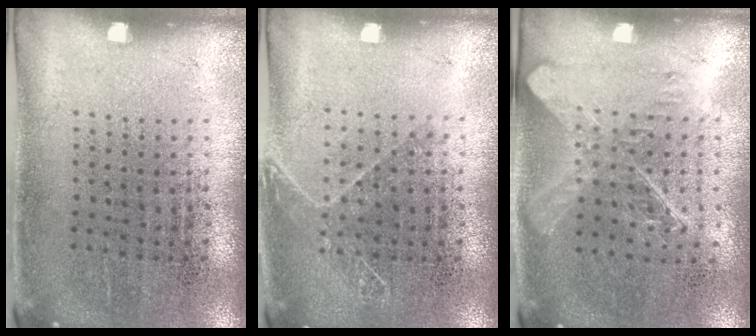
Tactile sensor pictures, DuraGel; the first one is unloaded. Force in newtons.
{"total": 1.1, "press": 0.9, "slide": 0.5}
{"total": 1.5, "press": 1.3, "slide": 0.7}